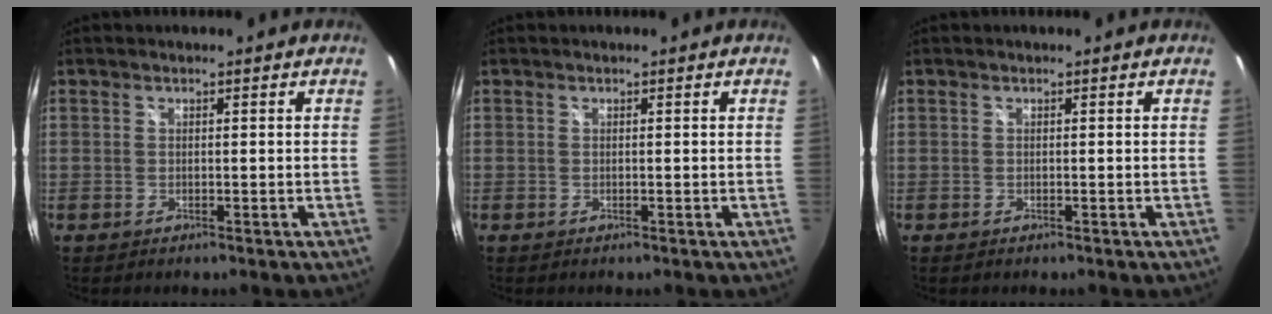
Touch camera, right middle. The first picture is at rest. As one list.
[{"total": 0.0}, {"total": 0.0}]